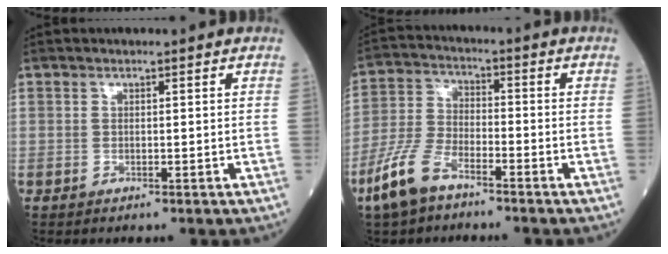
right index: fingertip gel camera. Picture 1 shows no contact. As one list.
[{"total": 8.5, "force": [-5.8, 3.2, 5.3], "torque": [-0.130, -0.006, -0.121]}]